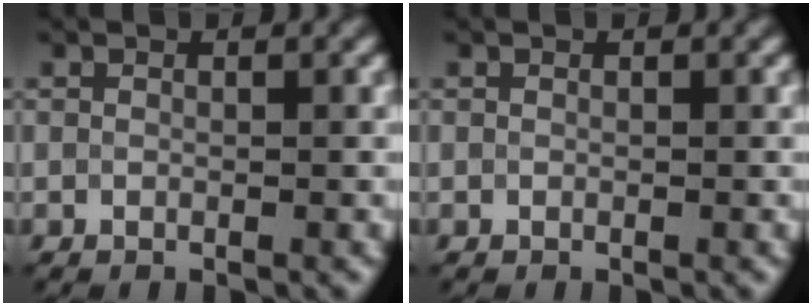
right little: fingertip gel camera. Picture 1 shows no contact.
{"total": 0.0}